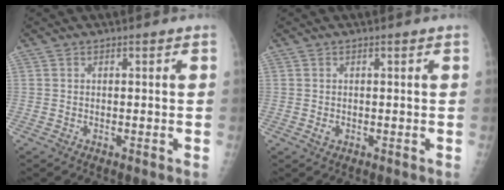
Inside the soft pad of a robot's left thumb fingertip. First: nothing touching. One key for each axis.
{"total": 0.9, "fx": 0.1, "fy": 0.5, "fz": 0.7, "tx": -0.011, "ty": 0.000, "tz": 0.005}